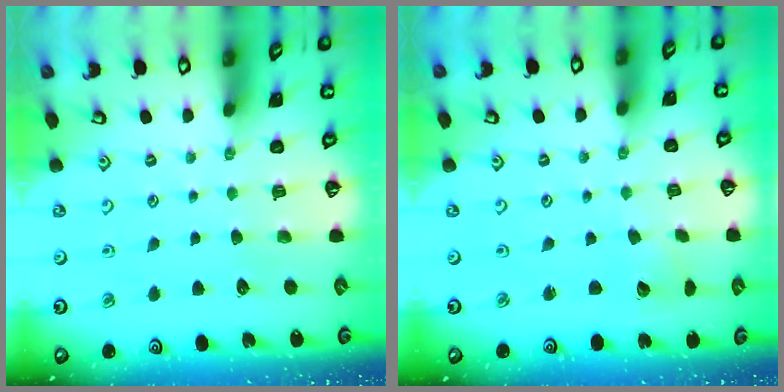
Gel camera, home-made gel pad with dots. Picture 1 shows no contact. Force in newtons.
{"total": 2.2, "press": 2.2, "slide": 0.2}